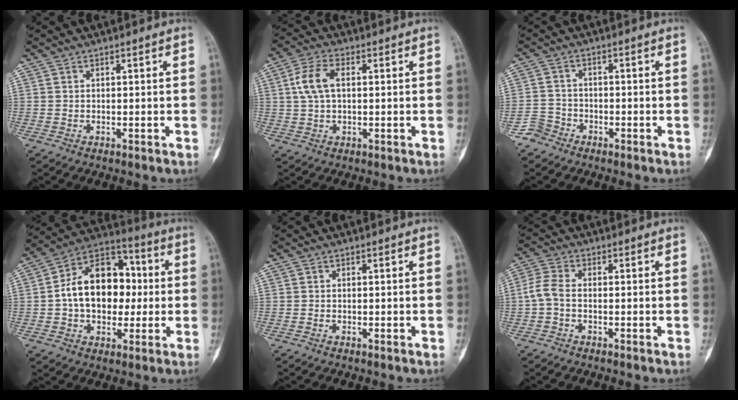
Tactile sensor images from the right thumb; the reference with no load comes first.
{"total": 6.5, "force": [1.2, 3.6, 5.4], "torque": [-0.118, 0.014, 0.021]}
{"total": 3.2, "force": [-2.4, 2.1, -0.2], "torque": [0.013, 0.014, -0.054]}
{"total": 17.5, "force": [0.3, 12.2, 12.5], "torque": [-0.156, 0.036, -0.001]}
{"total": 0.0}
{"total": 3.9, "force": [-0.9, 2.1, 3.2], "torque": [-0.079, 0.010, -0.029]}